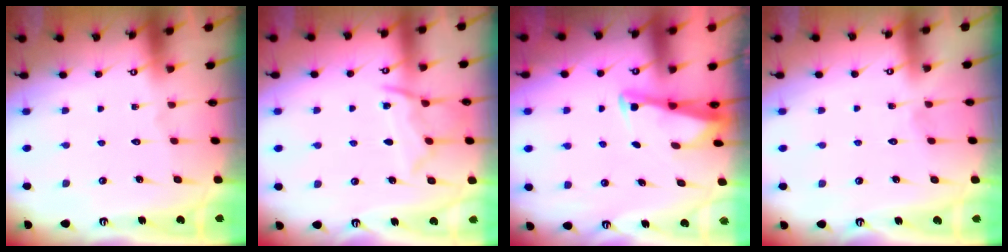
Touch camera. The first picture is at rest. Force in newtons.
{"total": 9.5, "press": 9.4, "slide": 0.8}
{"total": 3.0, "press": 2.9, "slide": 0.3}
{"total": 2.6, "press": 2.6, "slide": 0.2}